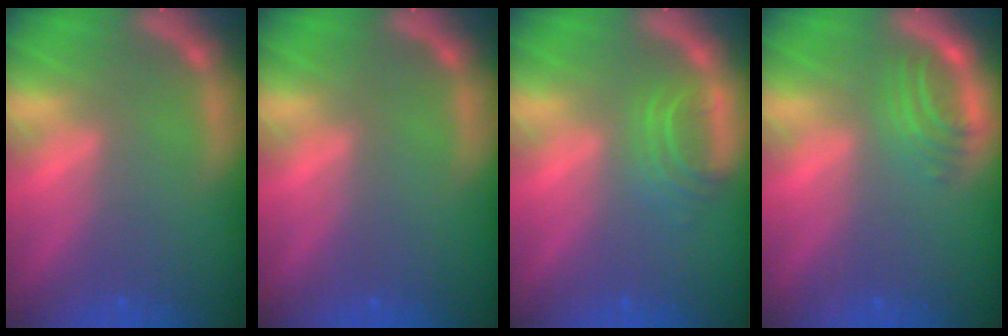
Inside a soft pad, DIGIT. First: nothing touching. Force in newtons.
{"total": 0.0}
{"total": 2.9}
{"total": 2.9}